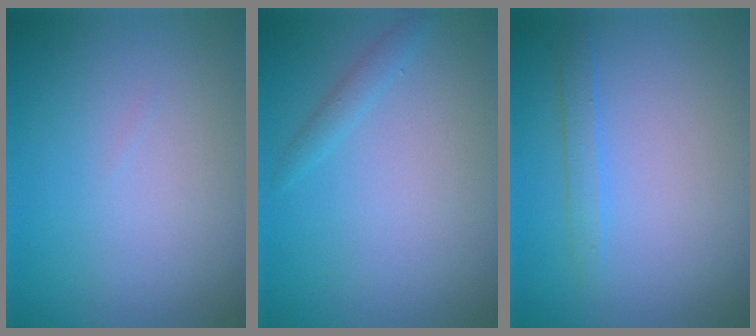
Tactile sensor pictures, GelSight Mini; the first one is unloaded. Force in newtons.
{"total": 1.1, "press": 1.1, "slide": 0.1}
{"total": 1.3, "press": 1.3, "slide": 0.2}